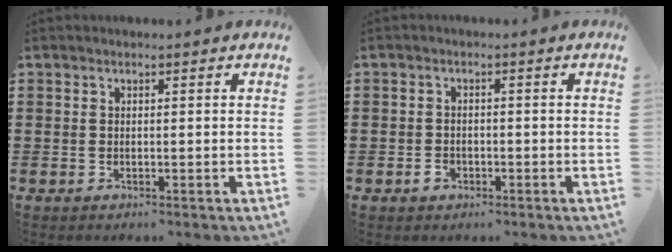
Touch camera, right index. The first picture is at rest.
{"total": 1.6, "force": [-0.9, 1.2, 0.7], "torque": [-0.017, -0.001, -0.019]}